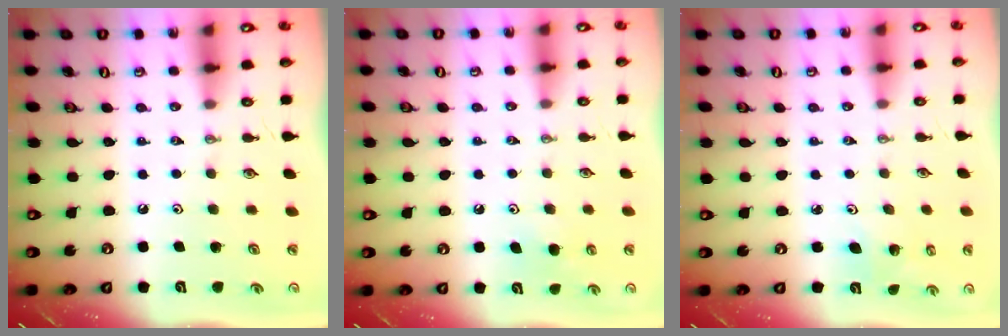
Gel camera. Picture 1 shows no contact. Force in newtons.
{"total": 6.7, "press": 6.7, "slide": 0.5}
{"total": 4.0, "press": 3.6, "slide": 1.8}